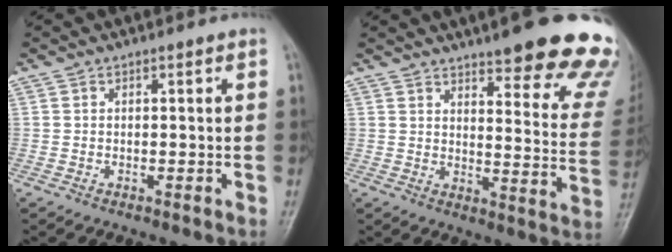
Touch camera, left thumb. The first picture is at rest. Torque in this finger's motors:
{"motor_torque": [0.92, 0.74, 1.46, -1.32, 0.06]}